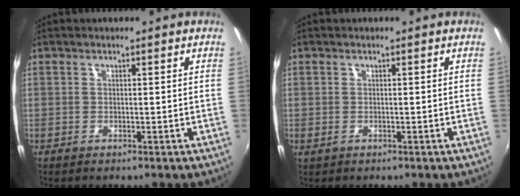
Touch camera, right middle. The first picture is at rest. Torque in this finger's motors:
{"motor_torque": [1.91, 0.05, 1.04, -0.04]}